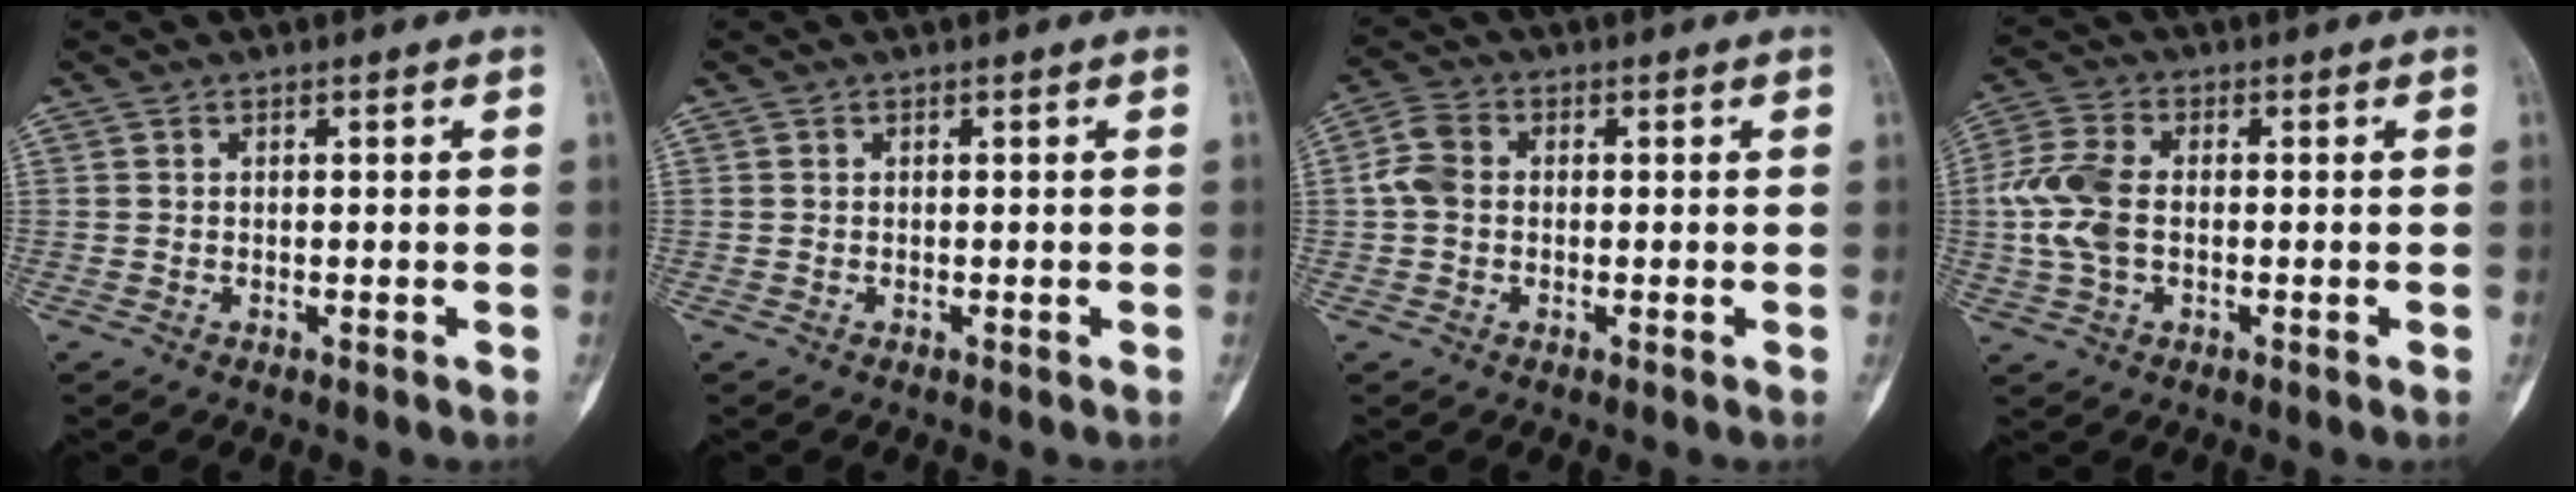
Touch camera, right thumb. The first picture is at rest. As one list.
[{"total": 0.0}, {"total": 5.0, "force": [0.1, 3.8, 3.2], "torque": [-0.068, 0.016, -0.005]}, {"total": 8.9, "force": [-0.3, 5.4, 7.1], "torque": [-0.169, 0.016, -0.011]}]